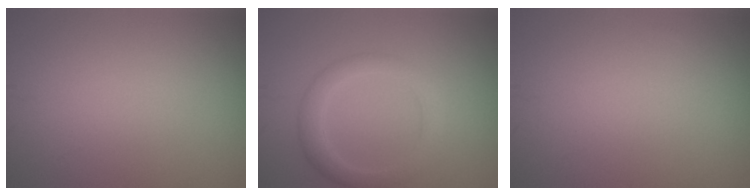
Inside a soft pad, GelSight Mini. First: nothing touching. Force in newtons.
{"total": 2.8, "press": 2.8, "slide": 0.1}
{"total": 0.0}